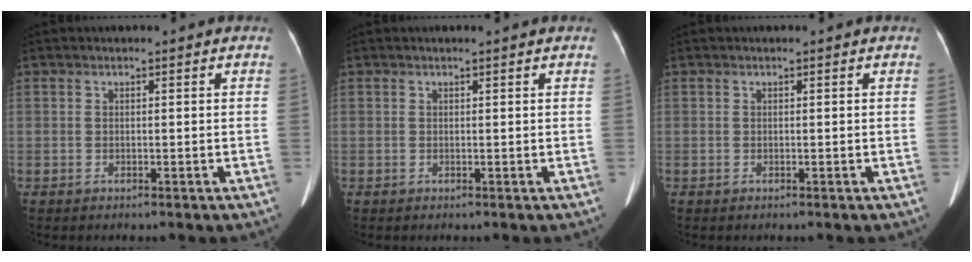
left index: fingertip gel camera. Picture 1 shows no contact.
{"total": 0.8, "force": [0.8, -0.1, 0.2], "torque": [-0.010, 0.005, 0.014]}
{"total": 0.0}